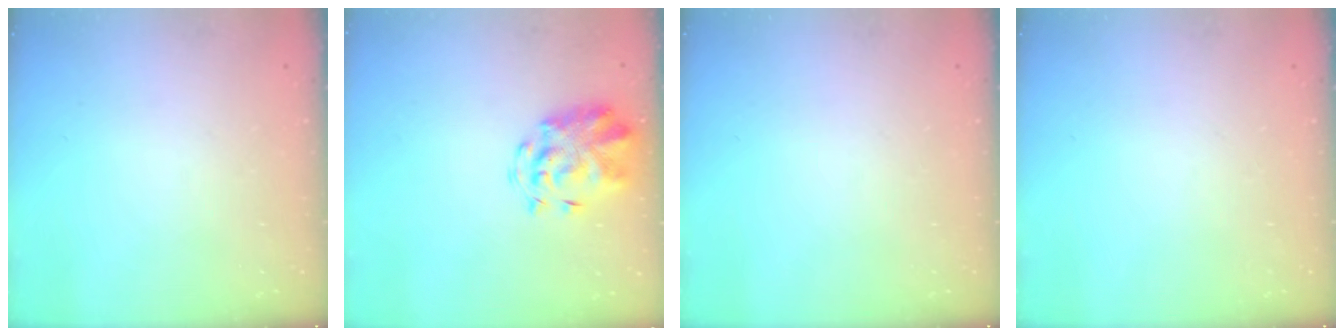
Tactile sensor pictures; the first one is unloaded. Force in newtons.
{"total": 4.0, "press": 3.7, "slide": 1.3}
{"total": 0.0}
{"total": 0.0}